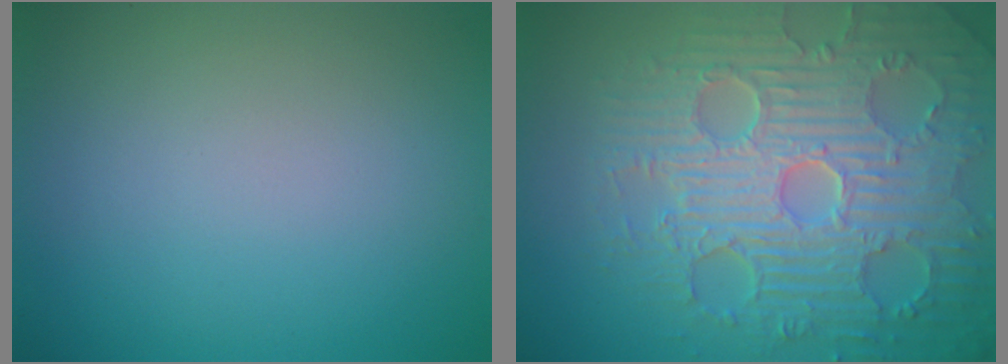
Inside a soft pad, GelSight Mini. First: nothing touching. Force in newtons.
{"total": 9.6, "press": 6.7, "slide": 6.9}